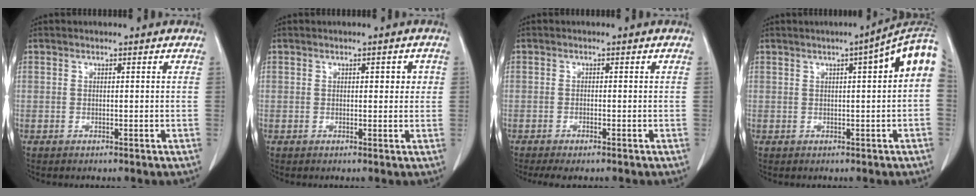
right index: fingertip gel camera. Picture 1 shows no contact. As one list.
[{"total": 2.2, "force": [0.6, 1.1, 1.9], "torque": [-0.018, 0.004, 0.005]}, {"total": 2.8, "force": [-2.1, 0.6, 1.8], "torque": [-0.028, -0.006, -0.028]}, {"total": 8.6, "force": [2.8, 0.7, 8.1], "torque": [-0.094, 0.030, 0.025]}]